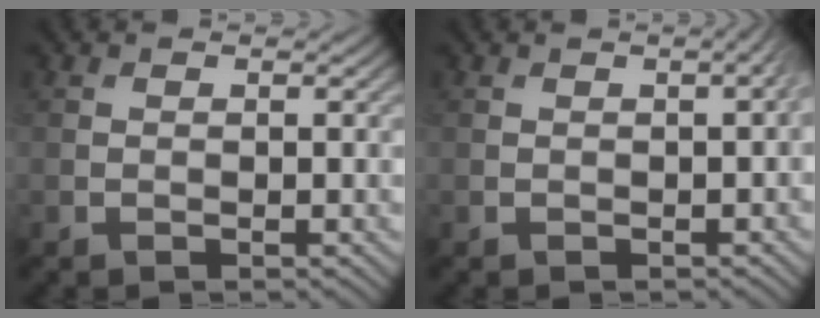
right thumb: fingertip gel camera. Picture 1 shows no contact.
{"total": 1.9, "force": [0.1, 0.4, 1.9], "torque": [-0.021, 0.009, 0.004]}